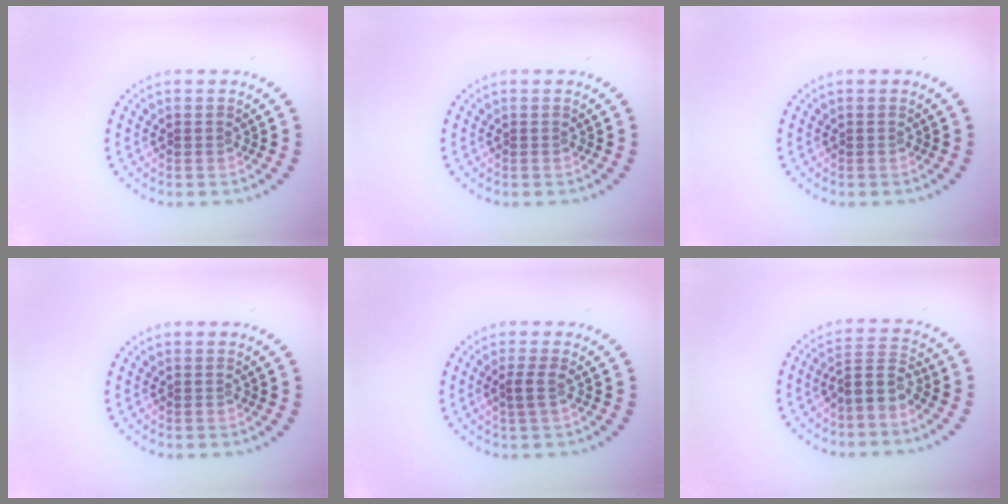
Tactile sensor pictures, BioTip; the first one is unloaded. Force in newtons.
{"total": 0.0}
{"total": 0.0}
{"total": 0.0}
{"total": 1.1, "press": 0.8, "slide": 0.7}
{"total": 2.8, "press": 2.1, "slide": 1.9}